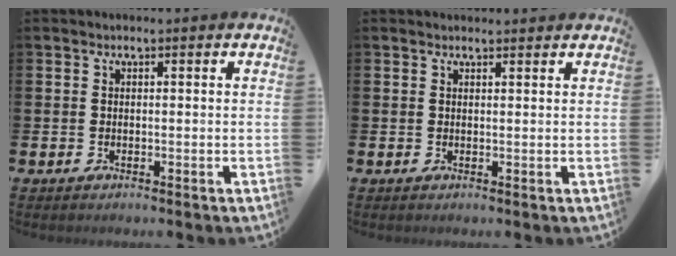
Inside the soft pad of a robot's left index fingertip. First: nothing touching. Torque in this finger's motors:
{"motor_torque": [-0.78, -1.37, -0.03, 0.00]}